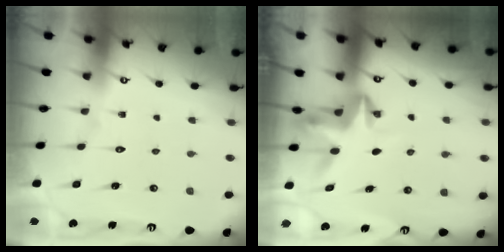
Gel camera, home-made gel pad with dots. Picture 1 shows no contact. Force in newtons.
{"total": 3.9, "press": 3.9, "slide": 0.3}